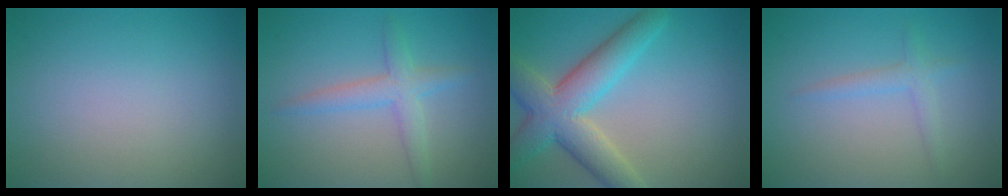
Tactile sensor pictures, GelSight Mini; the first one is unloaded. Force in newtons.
{"total": 2.7, "press": 2.7, "slide": 0.1}
{"total": 7.1, "press": 7.0, "slide": 0.4}
{"total": 1.5, "press": 1.5, "slide": 0.1}